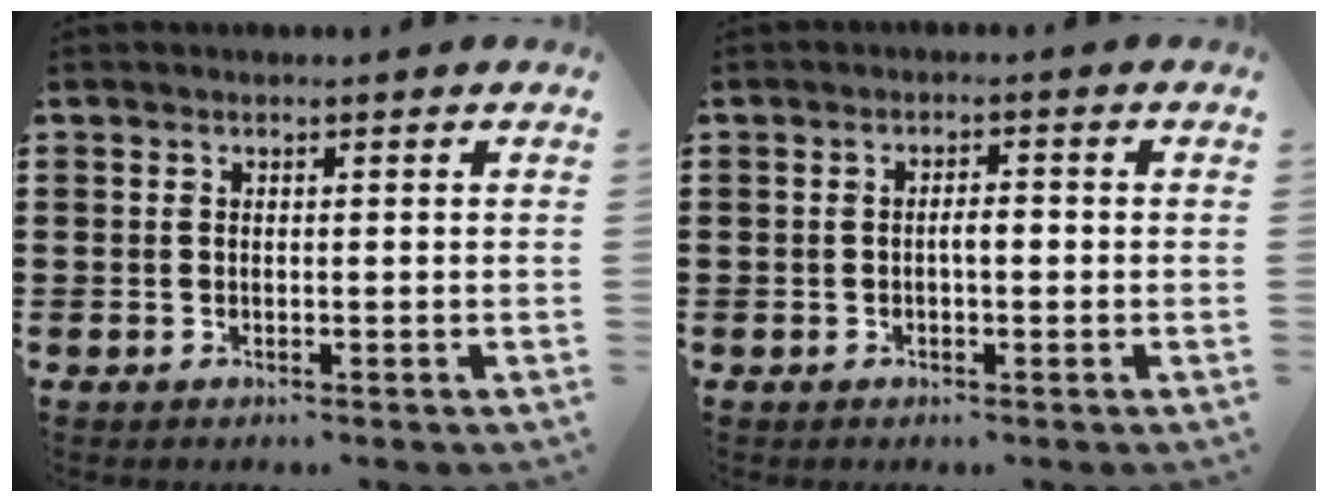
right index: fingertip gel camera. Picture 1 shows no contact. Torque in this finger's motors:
{"motor_torque": [0.50, -0.44, 0.05, 0.05]}